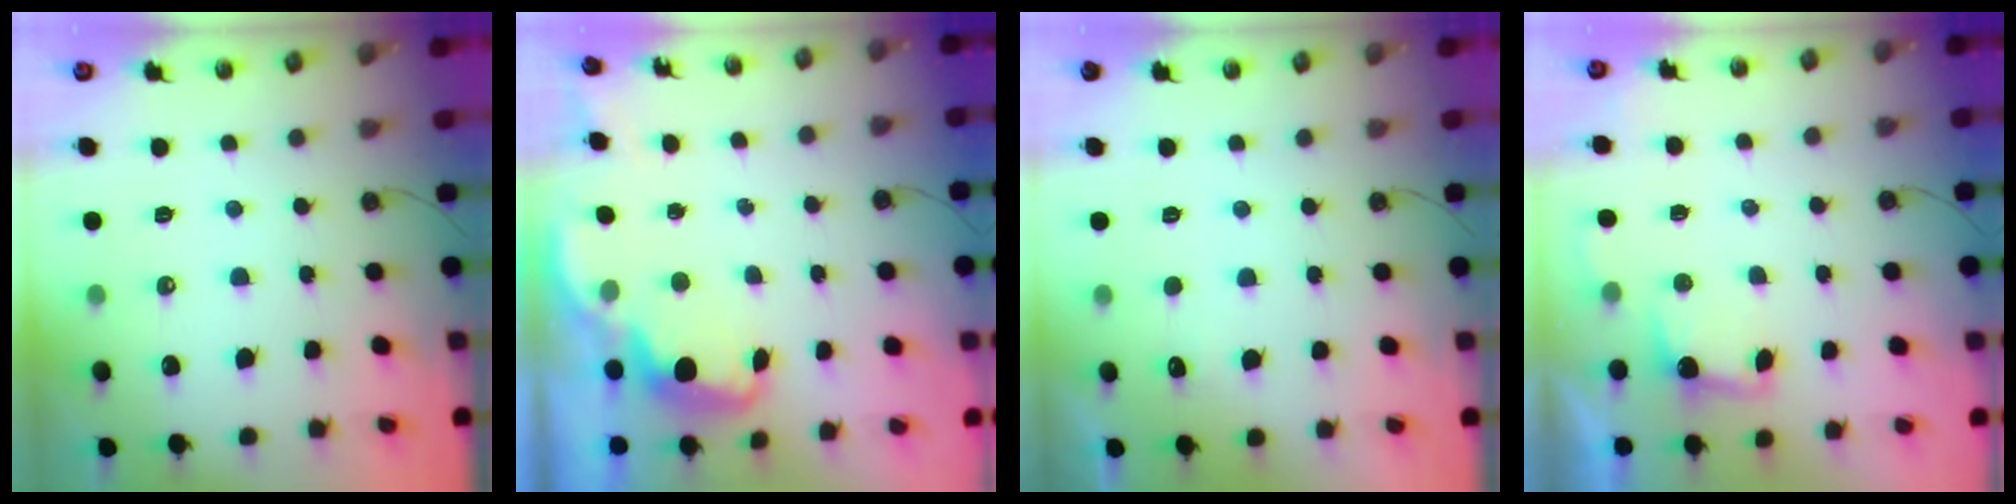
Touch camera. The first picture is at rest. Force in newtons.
{"total": 2.3, "press": 2.3, "slide": 0.5}
{"total": 3.6, "press": 3.4, "slide": 1.1}
{"total": 1.4, "press": 1.0, "slide": 0.9}